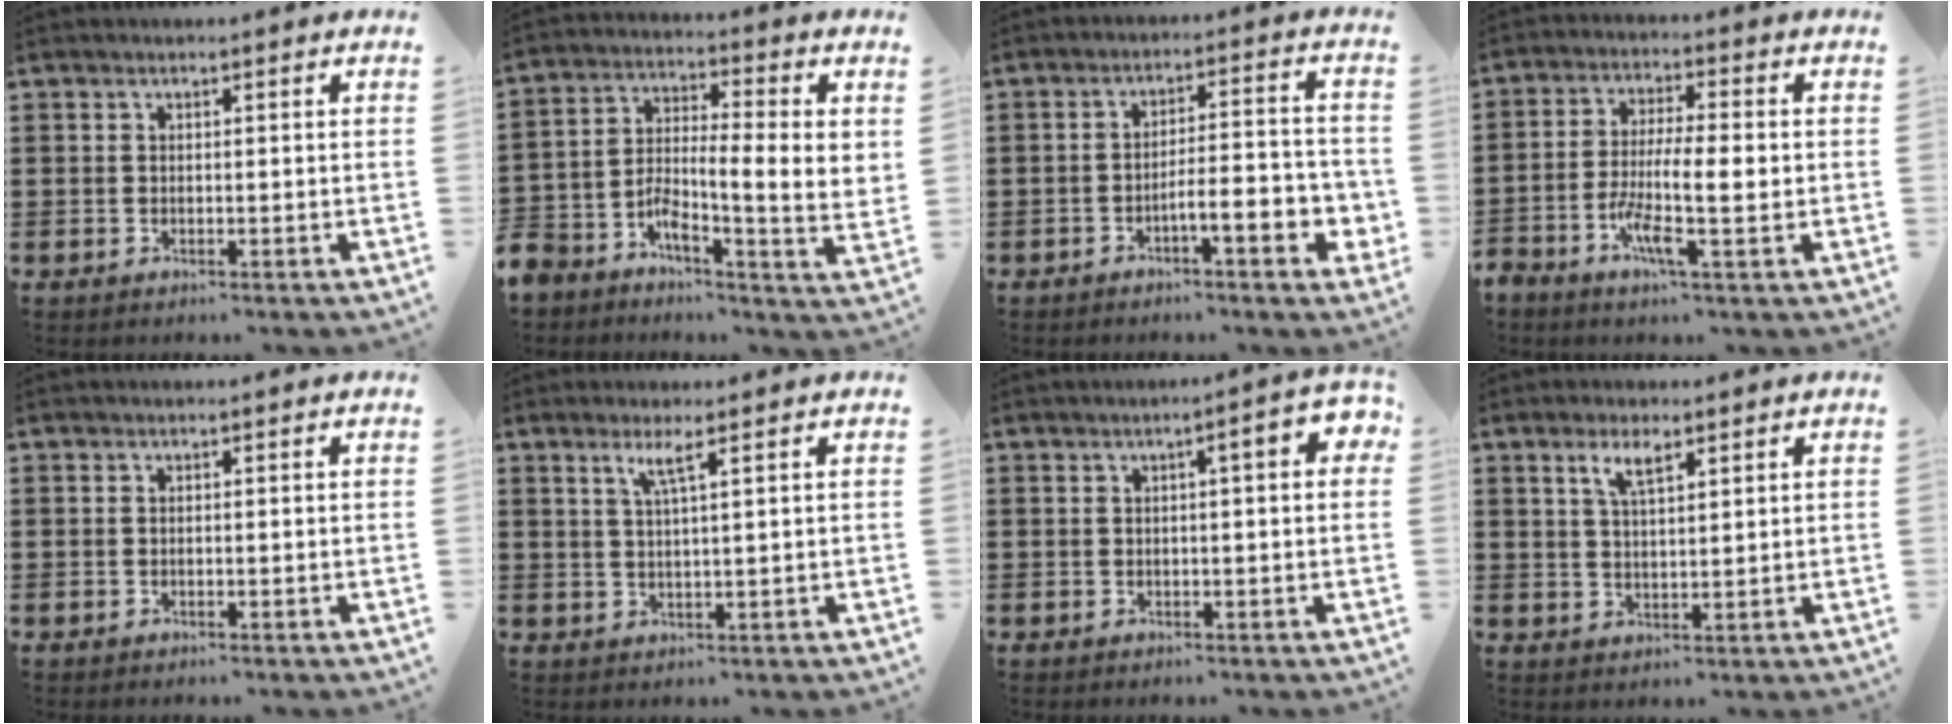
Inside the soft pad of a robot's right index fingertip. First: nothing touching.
{"total": 5.7, "force": [-1.7, 1.5, 5.2], "torque": [-0.115, -0.028, -0.036]}
{"total": 6.5, "force": [-3.1, 1.3, 5.6], "torque": [-0.083, -0.003, -0.054]}
{"total": 7.1, "force": [-2.0, 1.6, 6.6], "torque": [-0.134, -0.007, -0.041]}
{"total": 0.0}
{"total": 3.1, "force": [1.6, -0.1, 2.7], "torque": [-0.058, -0.003, 0.025]}
{"total": 3.6, "force": [0.6, 0.6, 3.5], "torque": [-0.056, 0.002, 0.006]}
{"total": 3.7, "force": [2.1, 1.1, 2.8], "torque": [-0.061, 0.006, 0.036]}